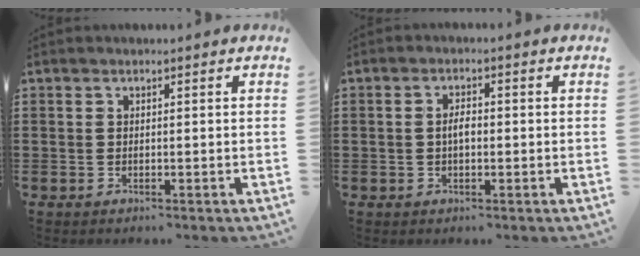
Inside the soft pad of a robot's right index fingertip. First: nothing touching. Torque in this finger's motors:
{"motor_torque": [0.38, 0.34, 0.25, 0.06]}